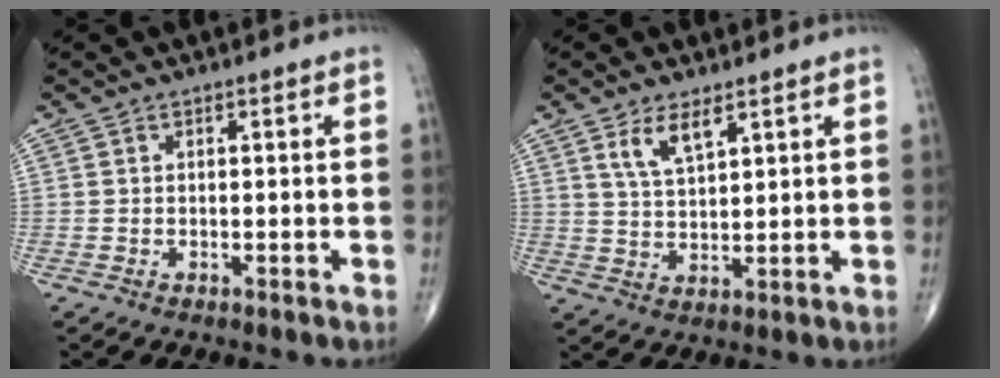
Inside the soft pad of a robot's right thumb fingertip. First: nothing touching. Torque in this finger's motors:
{"motor_torque": [0.00, 0.07, 0.09, -0.05, 0.06]}